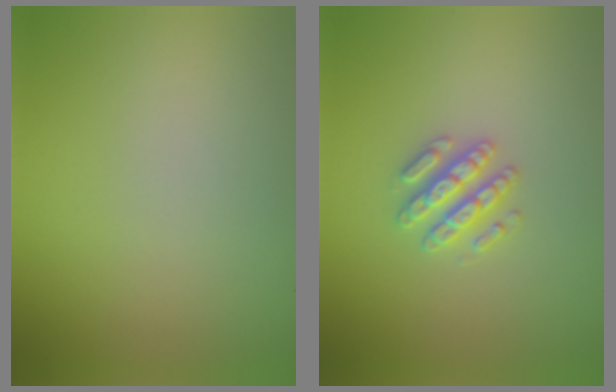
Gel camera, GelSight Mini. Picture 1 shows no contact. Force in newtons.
{"total": 2.6, "press": 2.5, "slide": 0.4}